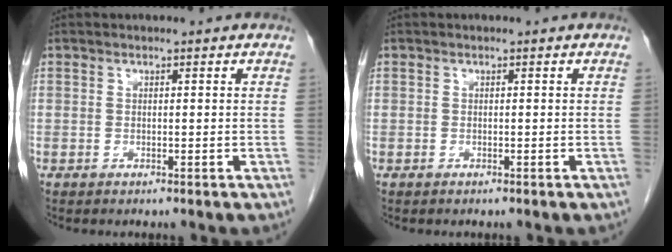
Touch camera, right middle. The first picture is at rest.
{"total": 0.0}